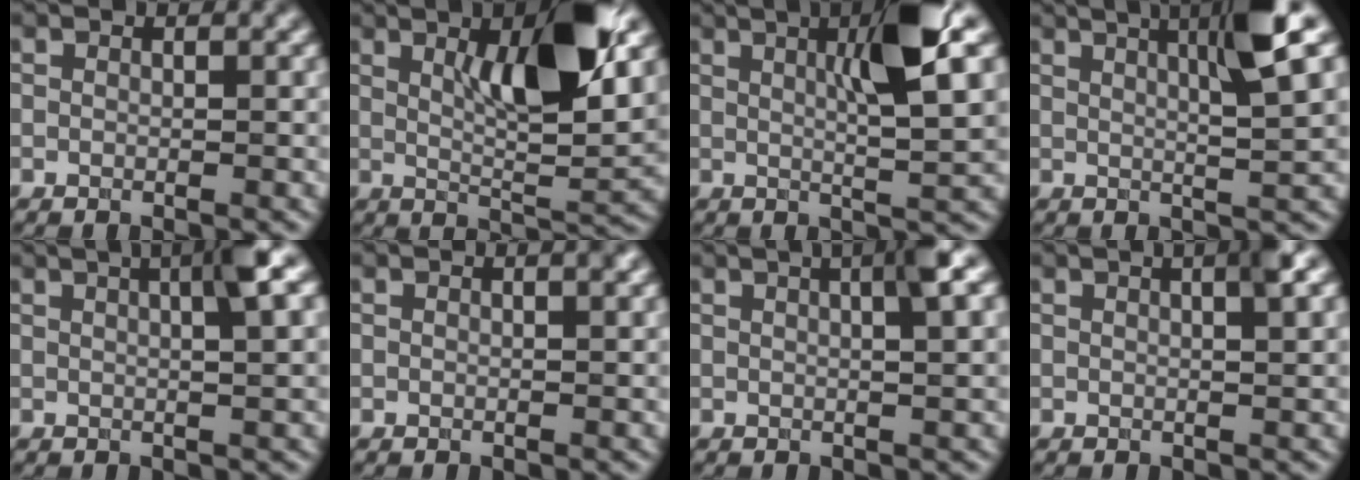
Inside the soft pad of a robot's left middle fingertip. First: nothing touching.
{"total": 9.1, "force": [3.1, 1.9, 8.3], "torque": [-0.124, -0.008, 0.056]}
{"total": 8.1, "force": [2.6, 1.4, 7.5], "torque": [-0.106, 0.008, 0.041]}
{"total": 7.2, "force": [3.0, 1.0, 6.4], "torque": [-0.083, 0.013, 0.048]}
{"total": 5.3, "force": [1.9, 1.1, 4.8], "torque": [-0.055, 0.017, 0.019]}
{"total": 1.0, "force": [0.6, 0.2, 0.8], "torque": [-0.008, 0.003, 0.005]}
{"total": 4.7, "force": [1.8, 1.0, 4.2], "torque": [-0.046, 0.016, 0.013]}
{"total": 3.6, "force": [1.6, 0.9, 3.1], "torque": [-0.023, 0.012, 0.007]}